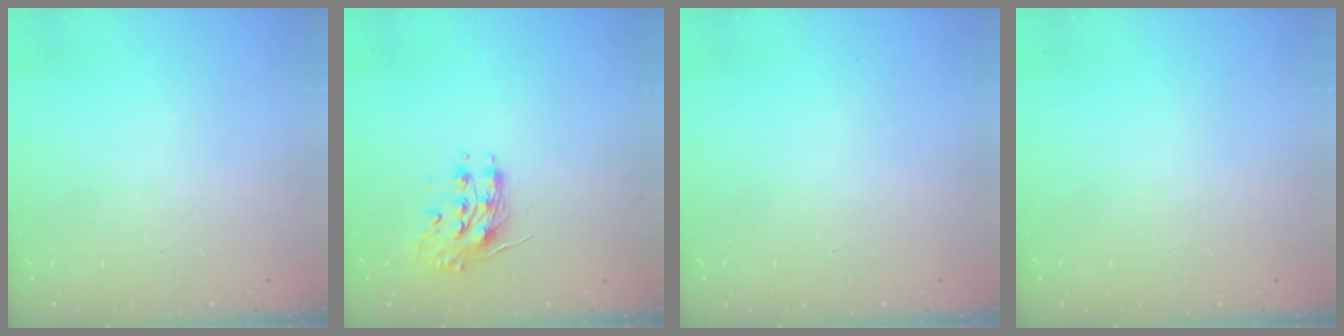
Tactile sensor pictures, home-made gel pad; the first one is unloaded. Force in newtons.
{"total": 8.8, "press": 8.8, "slide": 0.4}
{"total": 0.0}
{"total": 0.0}